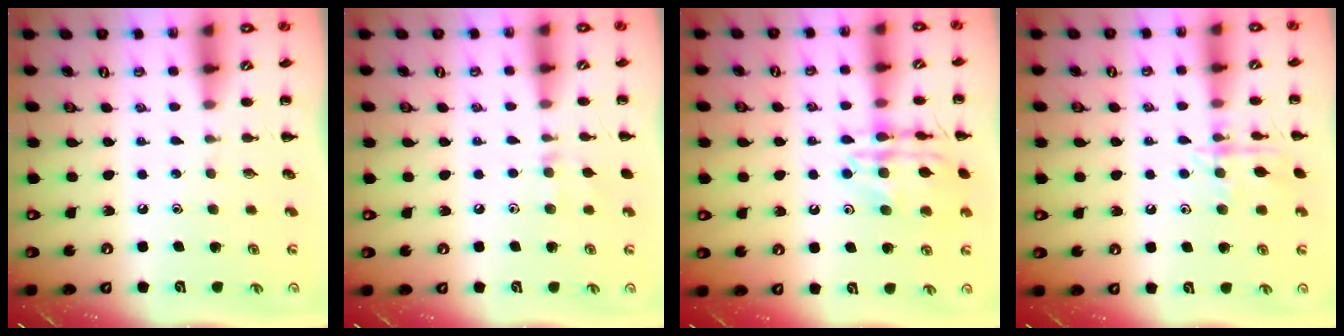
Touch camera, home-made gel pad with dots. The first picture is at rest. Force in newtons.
{"total": 6.6, "press": 6.3, "slide": 2.0}
{"total": 15.4, "press": 15.3, "slide": 1.2}
{"total": 10.6, "press": 10.6, "slide": 0.7}